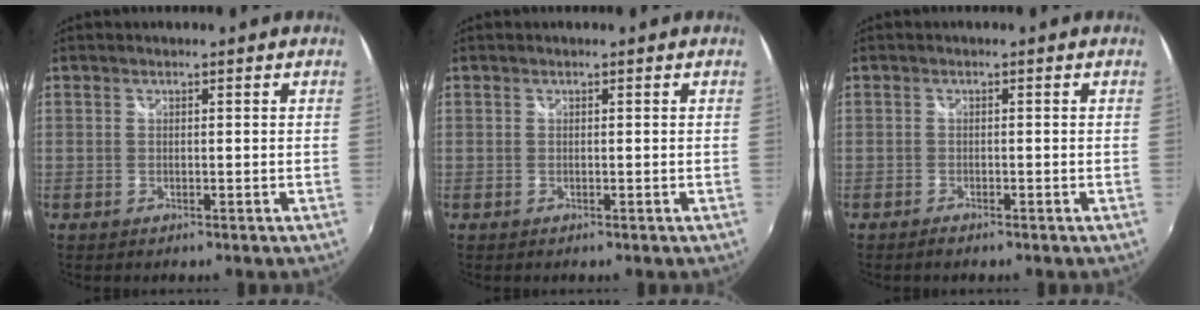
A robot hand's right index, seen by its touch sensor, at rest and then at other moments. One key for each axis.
{"total": 0.0}
{"total": 1.3, "fx": -1.1, "fy": 0.4, "fz": 0.5, "tx": -0.012, "ty": -0.004, "tz": -0.023}